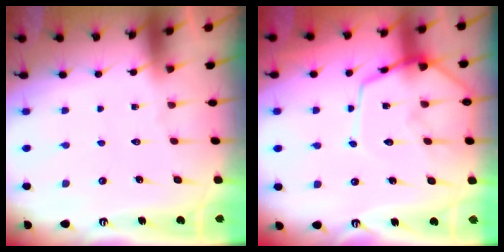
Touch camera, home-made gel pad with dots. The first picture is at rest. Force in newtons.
{"total": 11.3, "press": 11.3, "slide": 1.1}